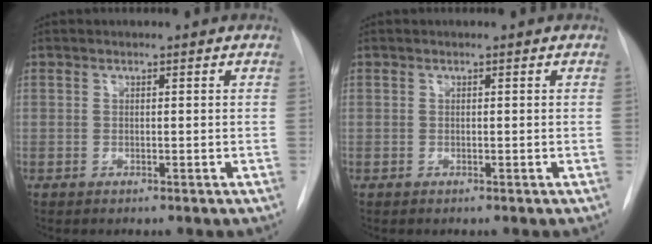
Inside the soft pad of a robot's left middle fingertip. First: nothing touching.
{"total": 0.0}